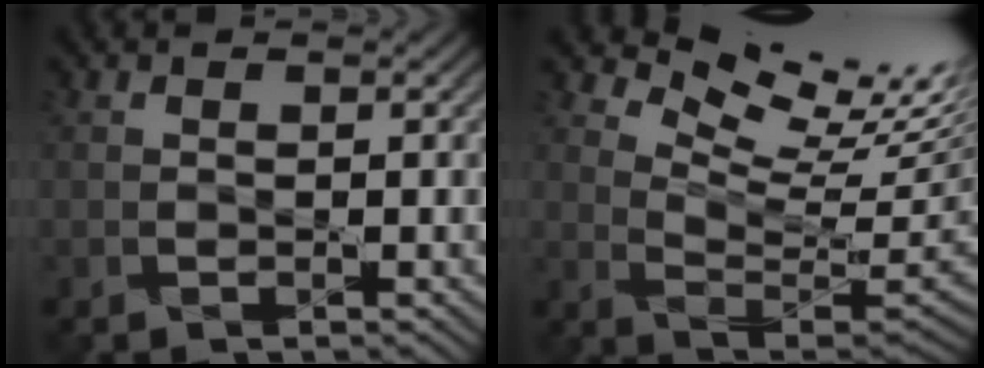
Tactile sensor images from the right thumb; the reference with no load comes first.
{"total": 13.5, "force": [9.4, 3.9, 8.9], "torque": [-0.162, 0.014, 0.132]}